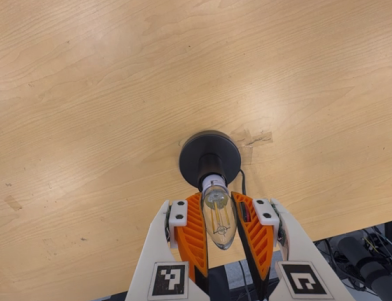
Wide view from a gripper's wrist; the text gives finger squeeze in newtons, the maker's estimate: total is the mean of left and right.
{"total": 12.4, "left": 12.0, "right": 12.7}